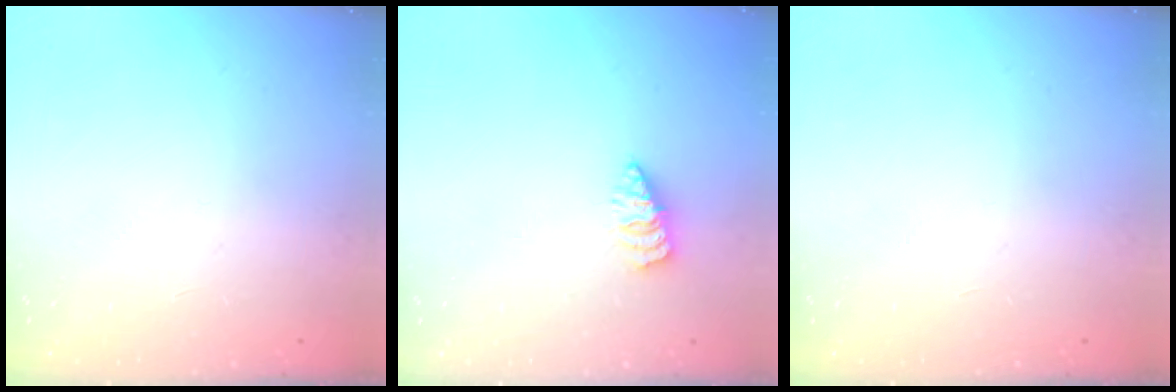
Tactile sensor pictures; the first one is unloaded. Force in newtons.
{"total": 2.0, "press": 2.0, "slide": 0.4}
{"total": 0.0}